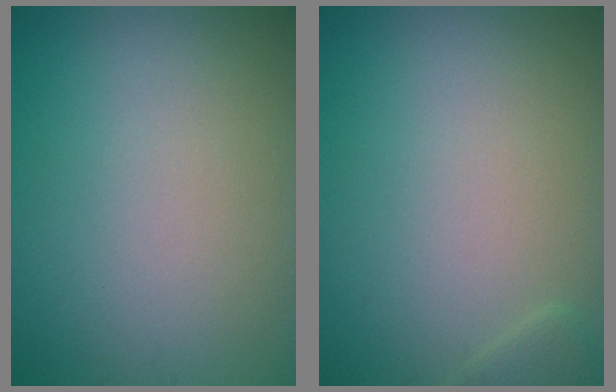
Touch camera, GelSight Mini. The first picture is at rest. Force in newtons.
{"total": 0.9, "press": 0.9, "slide": 0.1}